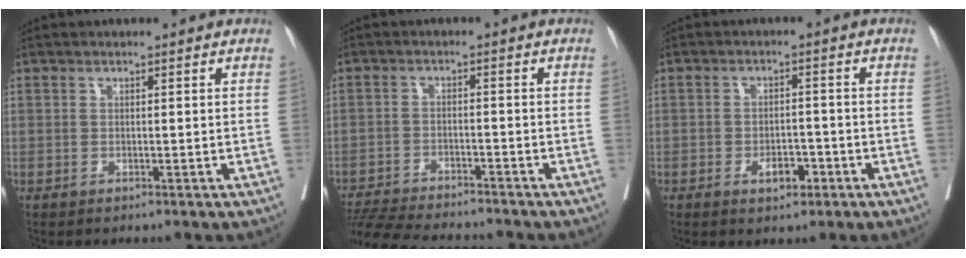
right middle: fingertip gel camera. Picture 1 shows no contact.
{"total": 13.6, "force": [-12.6, 1.0, 4.9], "torque": [-0.085, -0.013, -0.193]}
{"total": 3.7, "force": [-1.9, 1.8, 2.7], "torque": [-0.040, 0.006, -0.026]}